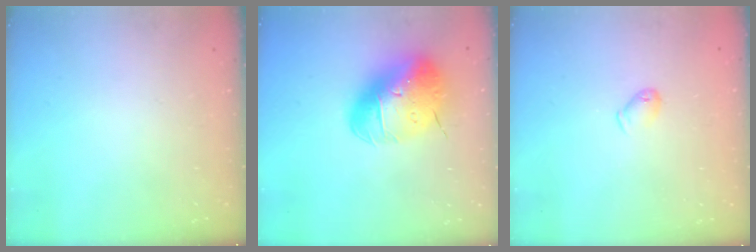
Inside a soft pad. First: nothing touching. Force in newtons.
{"total": 20.4, "press": 20.2, "slide": 3.2}
{"total": 4.8, "press": 4.7, "slide": 0.9}